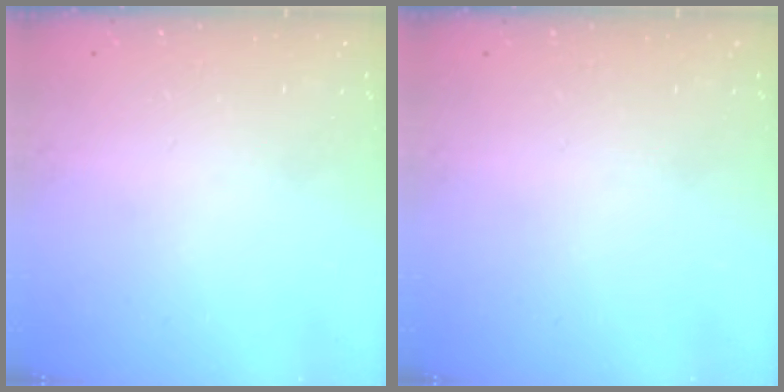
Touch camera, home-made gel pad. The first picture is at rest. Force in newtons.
{"total": 0.0}